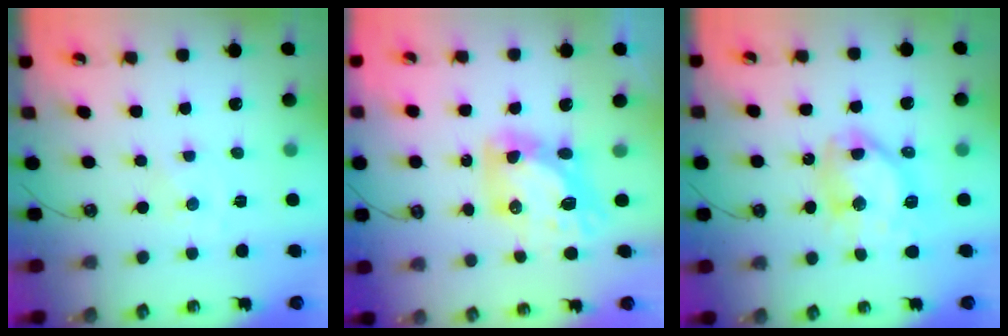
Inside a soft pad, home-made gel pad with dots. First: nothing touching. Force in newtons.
{"total": 12.8, "press": 12.7, "slide": 1.3}
{"total": 12.8, "press": 12.7, "slide": 1.5}